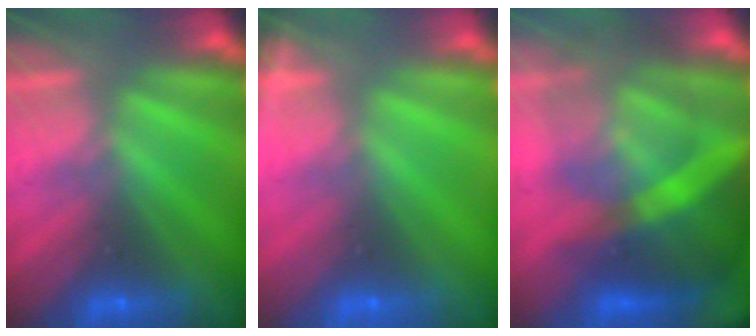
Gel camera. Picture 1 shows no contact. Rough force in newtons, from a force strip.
{"total": 1.1}
{"total": 8.6}